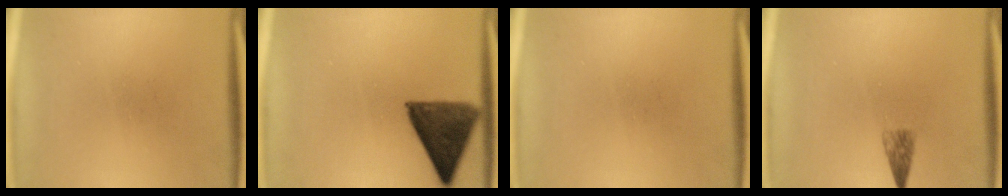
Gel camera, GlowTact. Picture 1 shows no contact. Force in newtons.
{"total": 11.1}
{"total": 0.0}
{"total": 2.0}